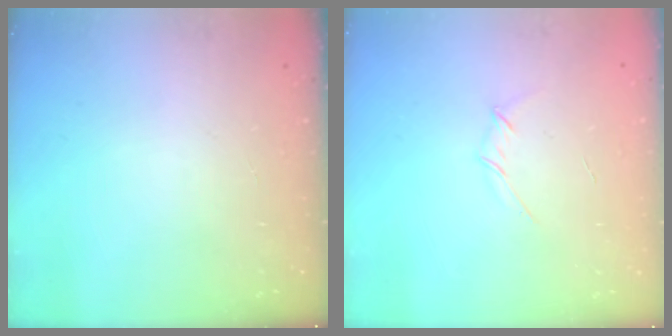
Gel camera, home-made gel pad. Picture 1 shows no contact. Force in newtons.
{"total": 2.6, "press": 2.5, "slide": 0.8}